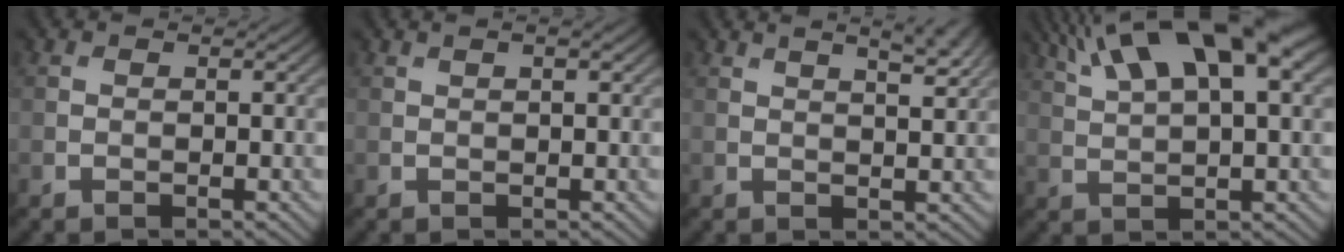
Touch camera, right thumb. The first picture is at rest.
{"total": 1.4, "force": [0.9, 0.0, 1.1], "torque": [-0.017, 0.004, 0.017]}
{"total": 4.3, "force": [3.0, 0.8, 3.0], "torque": [-0.038, 0.011, 0.040]}
{"total": 14.4, "force": [8.2, 4.7, 10.9], "torque": [-0.212, 0.027, 0.150]}